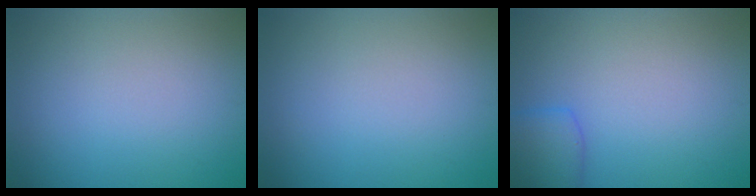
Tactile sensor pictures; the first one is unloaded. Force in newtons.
{"total": 0.0}
{"total": 2.7, "press": 2.6, "slide": 0.2}